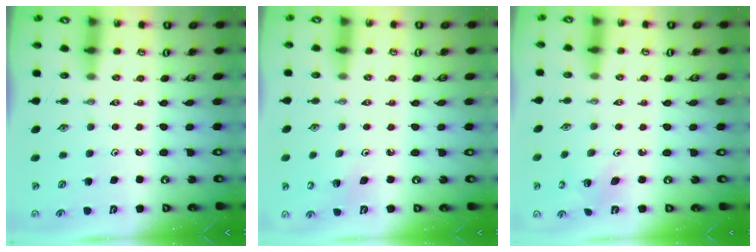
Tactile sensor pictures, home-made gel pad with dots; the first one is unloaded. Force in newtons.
{"total": 3.9, "press": 3.7, "slide": 1.4}
{"total": 3.8, "press": 3.8, "slide": 0.3}